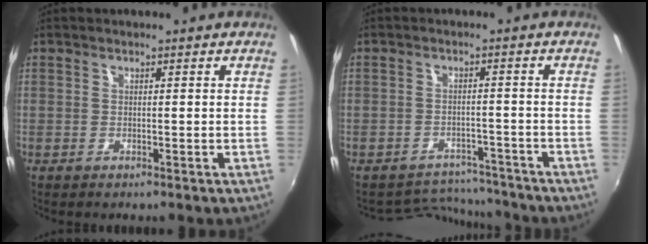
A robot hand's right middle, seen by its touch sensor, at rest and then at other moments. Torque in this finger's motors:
{"motor_torque": [-0.51, -0.57, -0.04, -0.07]}